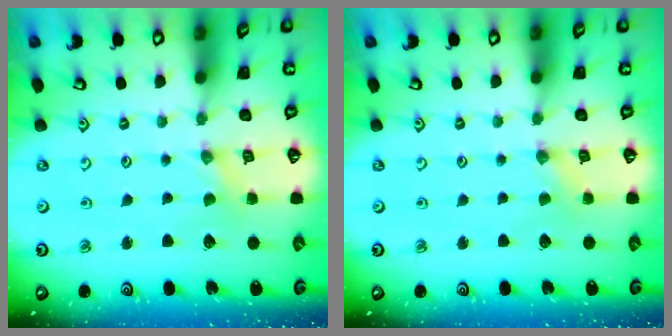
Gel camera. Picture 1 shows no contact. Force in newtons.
{"total": 0.9, "press": 0.9, "slide": 0.3}